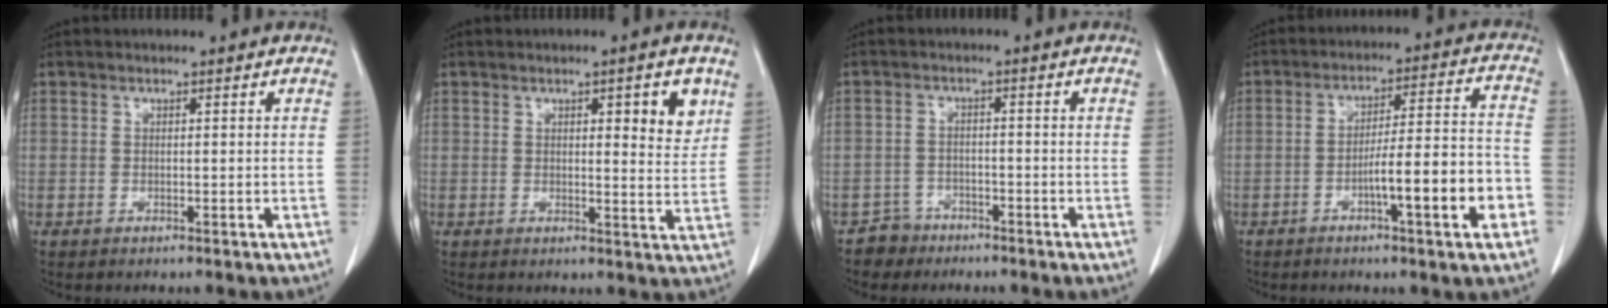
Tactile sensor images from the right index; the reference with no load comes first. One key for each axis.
{"total": 5.8, "fx": 2.6, "fy": 1.2, "fz": 5.1, "tx": -0.062, "ty": -0.013, "tz": 0.029}
{"total": 3.3, "fx": -2.3, "fy": 2.1, "fz": -0.7, "tx": 0.014, "ty": 0.010, "tz": -0.041}
{"total": 12.0, "fx": -4.3, "fy": 0.9, "fz": 11.1, "tx": -0.167, "ty": 0.012, "tz": -0.062}